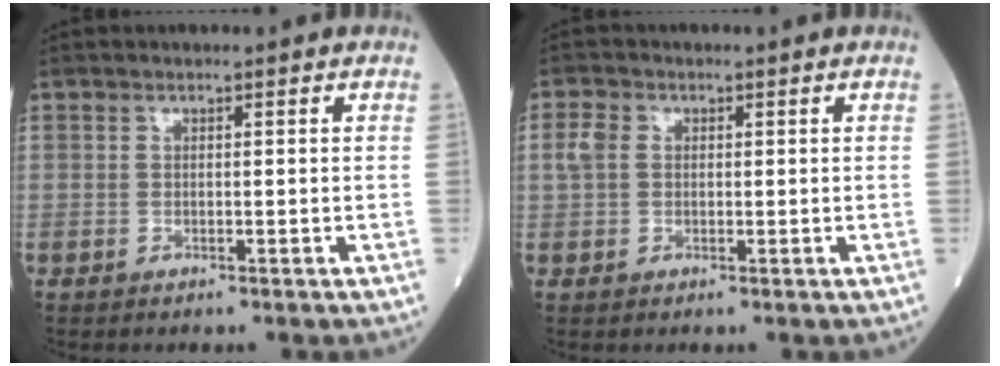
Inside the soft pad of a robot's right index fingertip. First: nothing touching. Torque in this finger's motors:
{"motor_torque": [0.24, 0.04, 0.02, 0.05]}